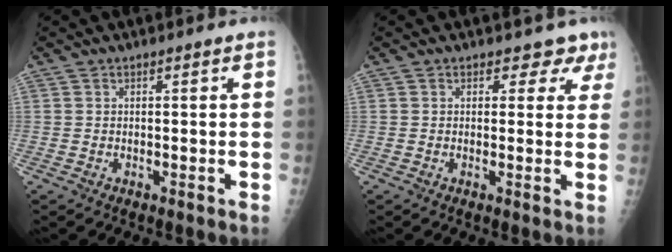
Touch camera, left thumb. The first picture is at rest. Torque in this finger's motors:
{"motor_torque": [-0.16, -0.03, -0.07, -0.05, -0.01]}